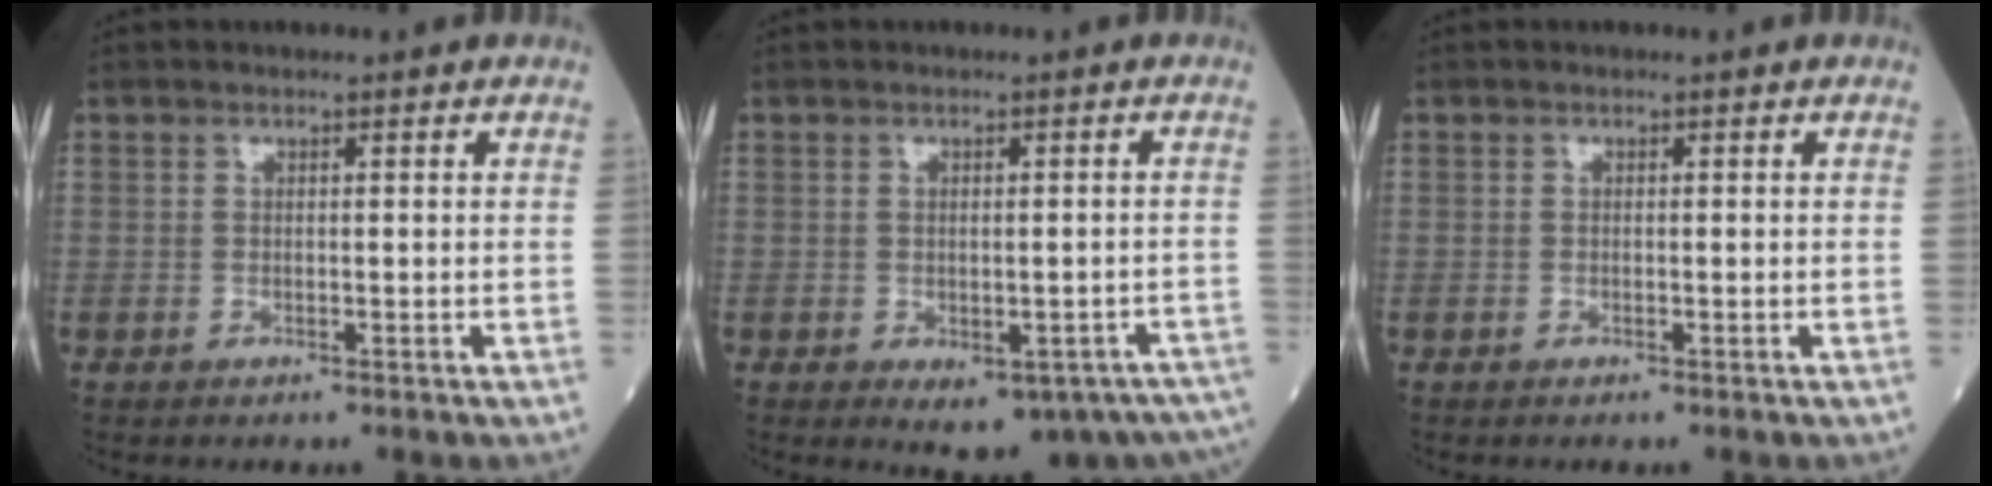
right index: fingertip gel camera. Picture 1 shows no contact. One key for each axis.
{"total": 11.5, "fx": -8.3, "fy": 5.0, "fz": 6.2, "tx": -0.046, "ty": 0.002, "tz": -0.089}
{"total": 0.0}